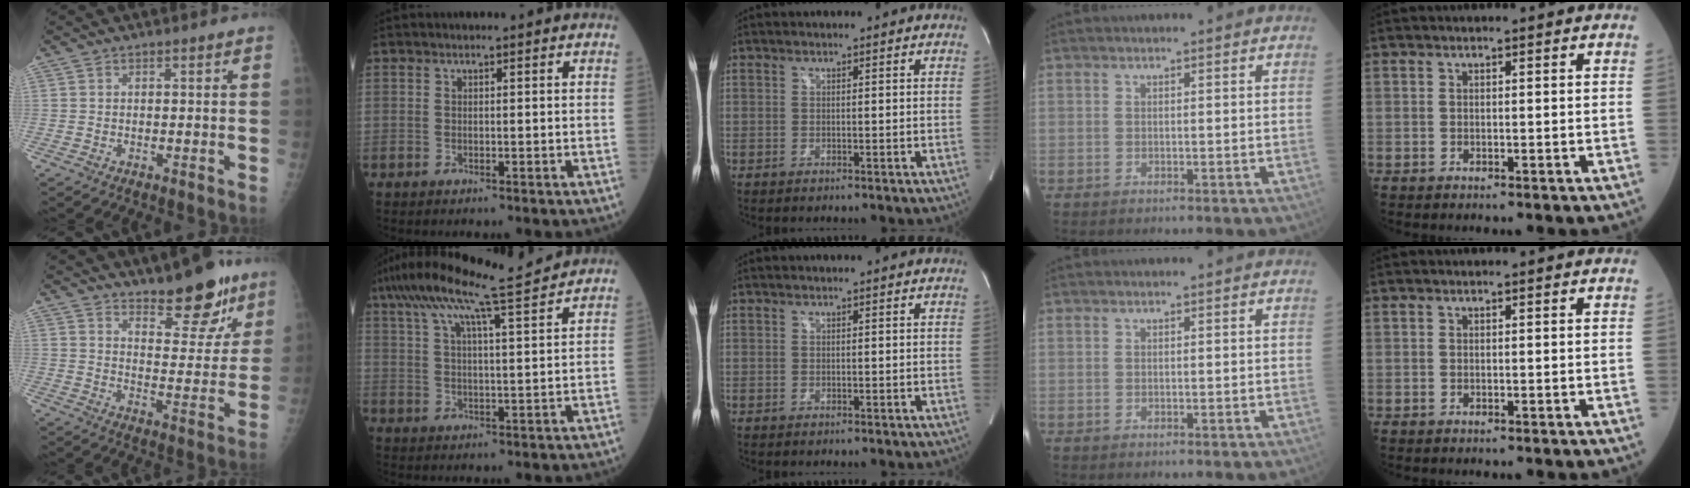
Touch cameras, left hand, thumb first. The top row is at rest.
{"thumb": {"total": 12.7, "force": [9.4, 4.6, 7.2], "torque": [-0.055, -0.068, 0.144]}, "index": {"total": 12.2, "force": [10.3, -0.9, 6.5], "torque": [-0.122, 0.021, 0.161]}}